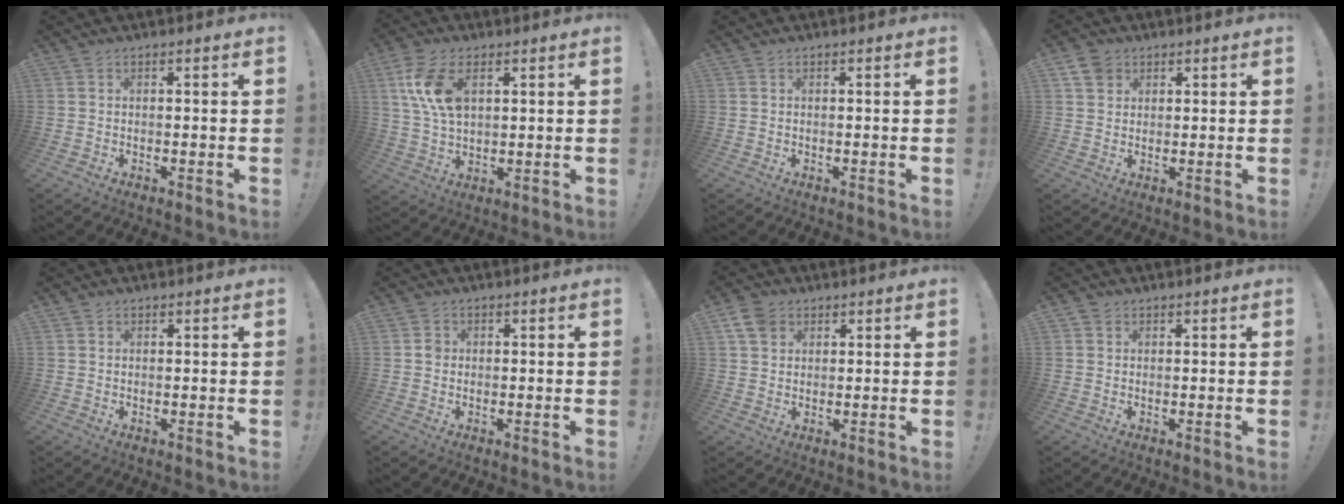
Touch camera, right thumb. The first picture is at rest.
{"total": 11.8, "force": [4.3, 6.8, 8.6], "torque": [-0.171, -0.004, 0.078]}
{"total": 0.0}
{"total": 4.9, "force": [3.0, 3.6, 1.7], "torque": [-0.022, -0.013, 0.056]}
{"total": 0.5, "force": [0.3, 0.5, 0.0], "torque": [0.004, 0.000, 0.005]}
{"total": 2.0, "force": [-0.2, 1.9, 0.7], "torque": [0.001, 0.001, -0.008]}
{"total": 6.5, "force": [3.3, 4.7, 3.0], "torque": [-0.054, -0.006, 0.066]}
{"total": 1.1, "force": [0.7, 0.8, 0.1], "torque": [0.004, -0.002, 0.012]}